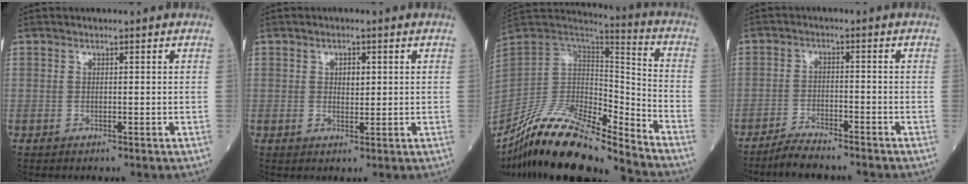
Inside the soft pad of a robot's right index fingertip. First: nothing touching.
{"total": 2.0, "force": [0.6, 1.0, 1.6], "torque": [-0.023, -0.002, 0.010]}
{"total": 20.7, "force": [-17.4, 3.0, 10.7], "torque": [-0.220, 0.005, -0.323]}
{"total": 4.9, "force": [-4.5, 0.5, 1.7], "torque": [-0.030, -0.012, -0.081]}